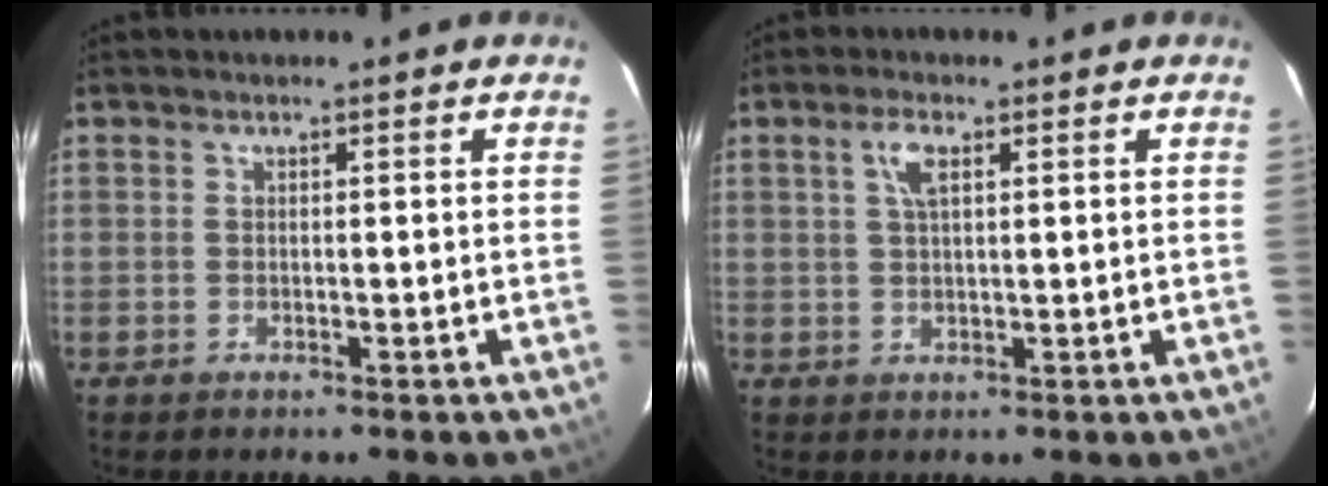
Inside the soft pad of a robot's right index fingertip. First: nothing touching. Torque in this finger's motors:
{"motor_torque": [0.02, -0.01, 0.09, 0.08]}